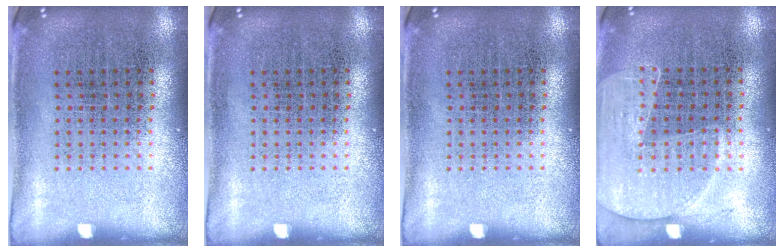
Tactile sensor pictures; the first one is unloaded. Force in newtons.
{"total": 0.0}
{"total": 0.0}
{"total": 1.6, "press": 1.4, "slide": 0.7}